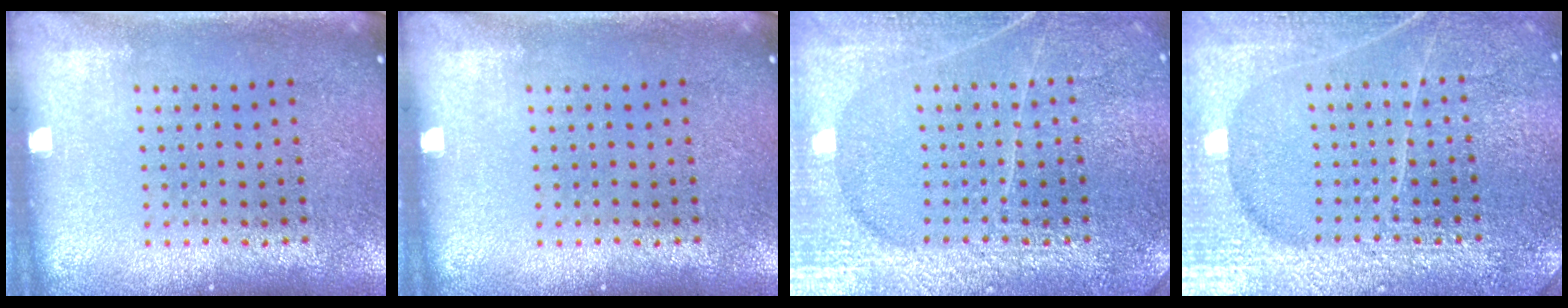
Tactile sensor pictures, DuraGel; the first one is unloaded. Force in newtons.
{"total": 0.0}
{"total": 3.7, "press": 3.7, "slide": 0.3}
{"total": 6.6, "press": 6.5, "slide": 0.8}